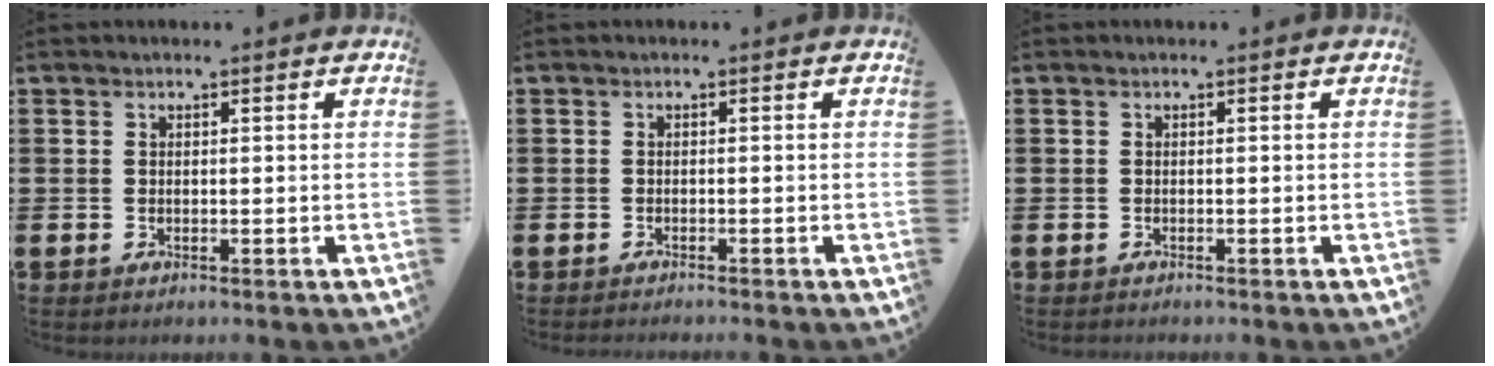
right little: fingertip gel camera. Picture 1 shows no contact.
{"total": 0.5, "force": [-0.5, -0.1, 0.0], "torque": [0.000, -0.002, -0.011]}
{"total": 0.0}